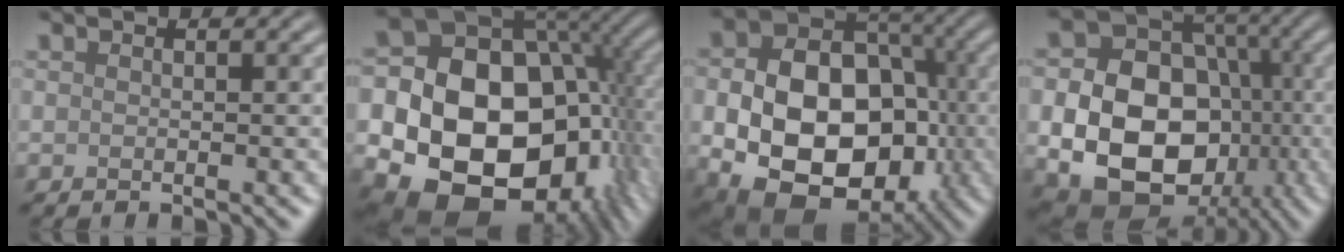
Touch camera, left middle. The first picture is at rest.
{"total": 22.7, "force": [-2.6, 18.2, 13.3], "torque": [-0.224, -0.007, -0.053]}
{"total": 15.3, "force": [-2.9, 10.9, 10.3], "torque": [-0.167, -0.034, -0.041]}
{"total": 14.6, "force": [-3.0, 11.4, 8.8], "torque": [-0.148, -0.026, -0.055]}